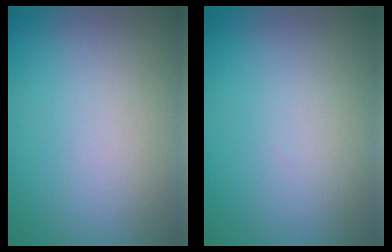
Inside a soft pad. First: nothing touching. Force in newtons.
{"total": 0.0}